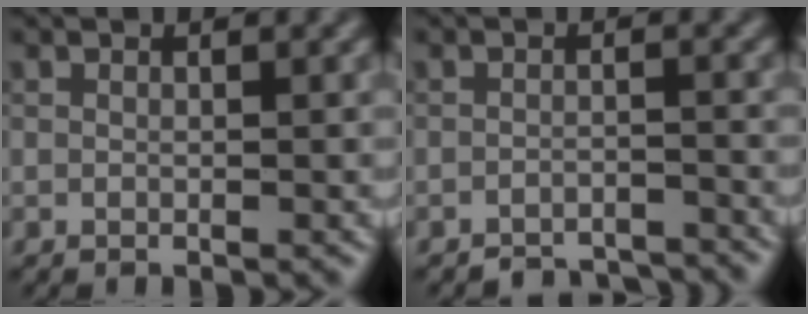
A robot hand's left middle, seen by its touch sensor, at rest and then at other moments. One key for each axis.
{"total": 3.3, "fx": -3.2, "fy": 0.5, "fz": 0.4, "tx": -0.003, "ty": -0.001, "tz": -0.051}